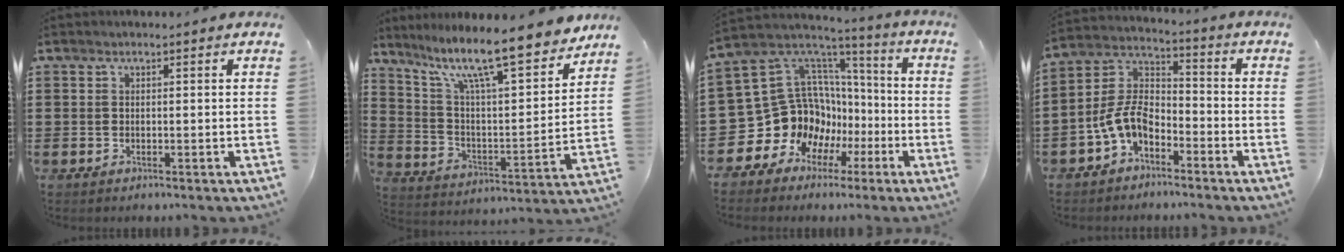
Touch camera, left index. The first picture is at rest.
{"total": 12.6, "force": [10.0, 1.8, 7.5], "torque": [-0.164, -0.066, 0.166]}
{"total": 13.7, "force": [-2.7, 12.8, 4.0], "torque": [-0.142, -0.040, -0.015]}
{"total": 7.5, "force": [-4.3, 4.3, 4.4], "torque": [-0.122, -0.003, -0.096]}